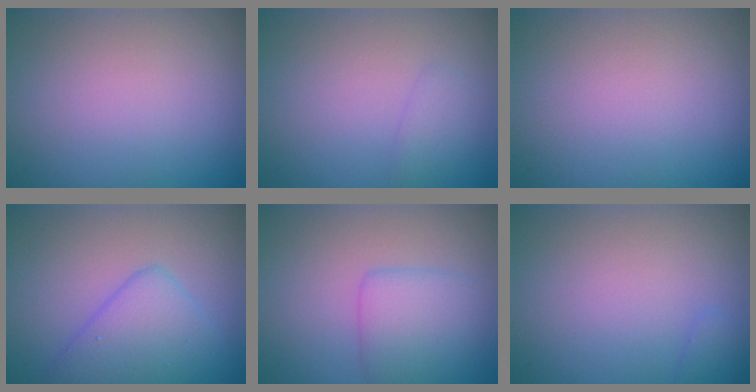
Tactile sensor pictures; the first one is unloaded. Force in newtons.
{"total": 1.2, "press": 1.2, "slide": 0.1}
{"total": 0.0}
{"total": 4.6, "press": 4.6, "slide": 0.3}
{"total": 3.1, "press": 3.1, "slide": 0.2}
{"total": 0.8, "press": 0.8, "slide": 0.0}